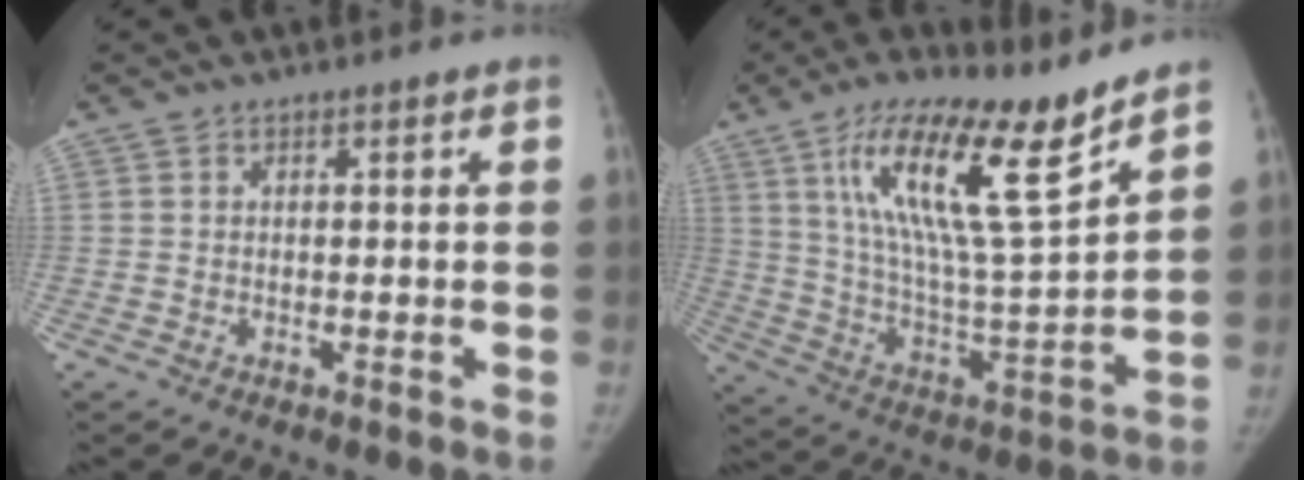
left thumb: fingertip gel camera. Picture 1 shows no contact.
{"total": 20.2, "force": [12.3, 3.8, 15.6], "torque": [-0.246, -0.069, 0.221]}